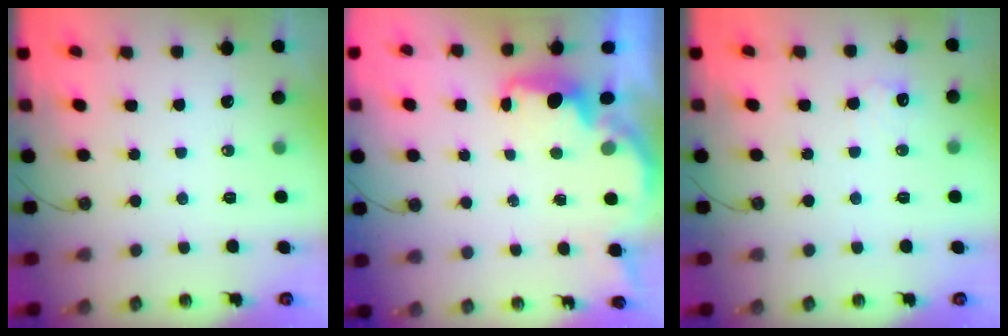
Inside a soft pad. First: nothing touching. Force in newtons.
{"total": 2.1, "press": 2.0, "slide": 0.8}
{"total": 7.9, "press": 7.8, "slide": 1.4}